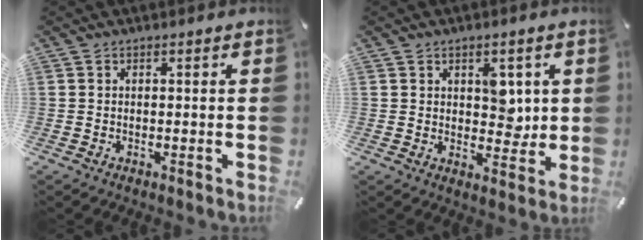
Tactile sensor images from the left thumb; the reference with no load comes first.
{"total": 6.2, "force": [2.1, 4.4, 3.7], "torque": [-0.033, -0.006, 0.030]}